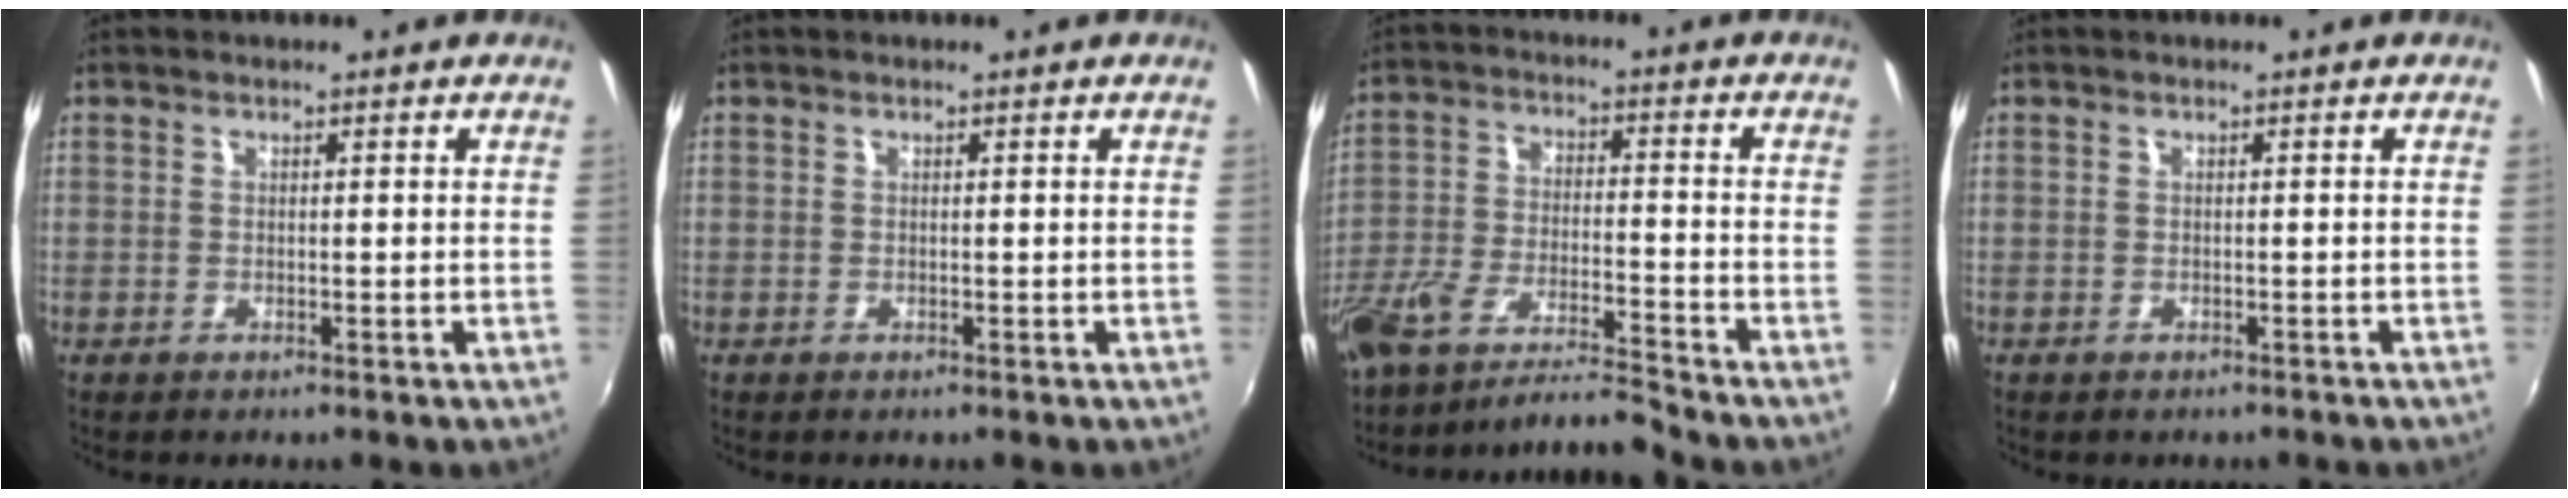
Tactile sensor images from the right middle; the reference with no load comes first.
{"total": 0.0}
{"total": 10.7, "force": [-10.0, -0.3, 3.9], "torque": [-0.084, -0.011, -0.185]}
{"total": 0.9, "force": [-0.8, 0.4, 0.3], "torque": [-0.010, -0.001, -0.008]}